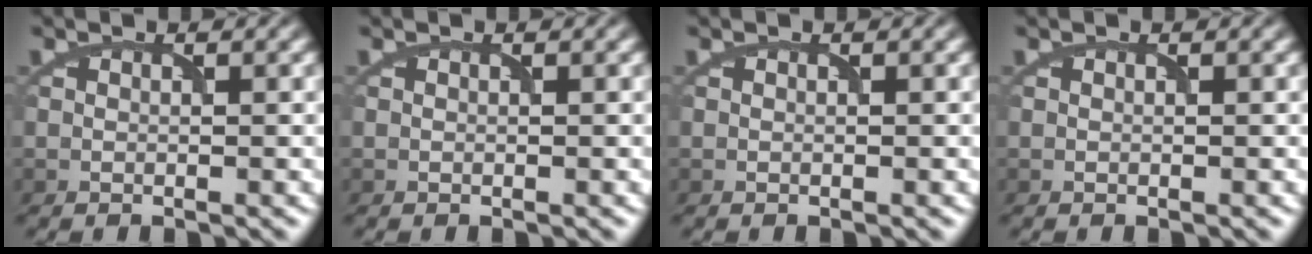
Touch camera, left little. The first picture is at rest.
{"total": 0.0}
{"total": 0.0}
{"total": 0.0}